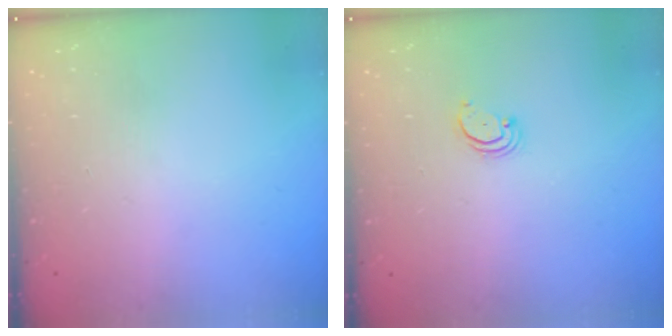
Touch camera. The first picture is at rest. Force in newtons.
{"total": 2.2, "press": 2.2, "slide": 0.2}